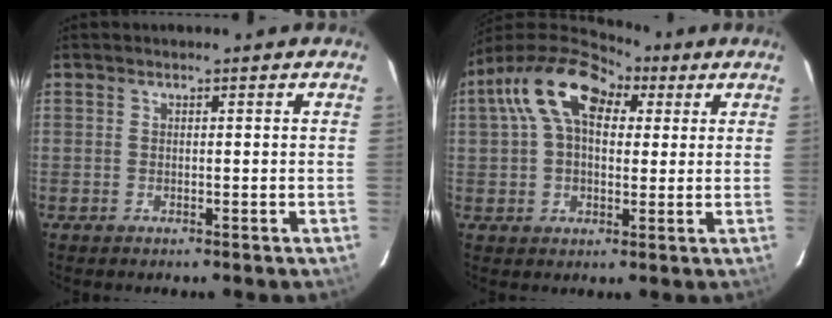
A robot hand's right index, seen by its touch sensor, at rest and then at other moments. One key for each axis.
{"total": 14.3, "fx": 5.4, "fy": 8.6, "fz": 10.1, "tx": -0.187, "ty": 0.043, "tz": 0.085}